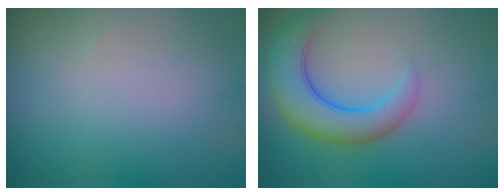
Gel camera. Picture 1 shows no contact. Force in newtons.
{"total": 6.0, "press": 6.0, "slide": 0.4}